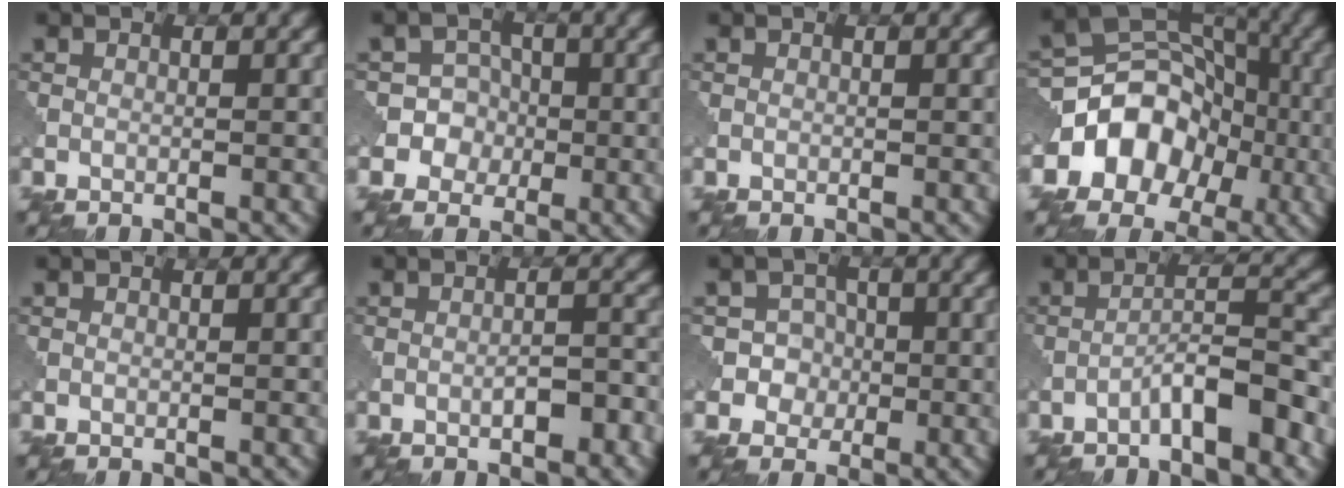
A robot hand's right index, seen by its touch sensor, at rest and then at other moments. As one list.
[{"total": 5.5, "force": [-1.1, 5.2, 1.1], "torque": [-0.006, 0.022, -0.043]}, {"total": 0.0}, {"total": 8.6, "force": [-2.6, 6.7, 4.8], "torque": [-0.055, 0.015, -0.058]}, {"total": 0.0}, {"total": 2.9, "force": [-1.3, 0.9, 2.5], "torque": [-0.040, 0.004, -0.020]}, {"total": 4.3, "force": [-0.8, 4.1, 0.9], "torque": [0.002, 0.017, -0.033]}, {"total": 4.7, "force": [-2.8, 0.9, 3.6], "torque": [-0.060, 0.017, -0.053]}]